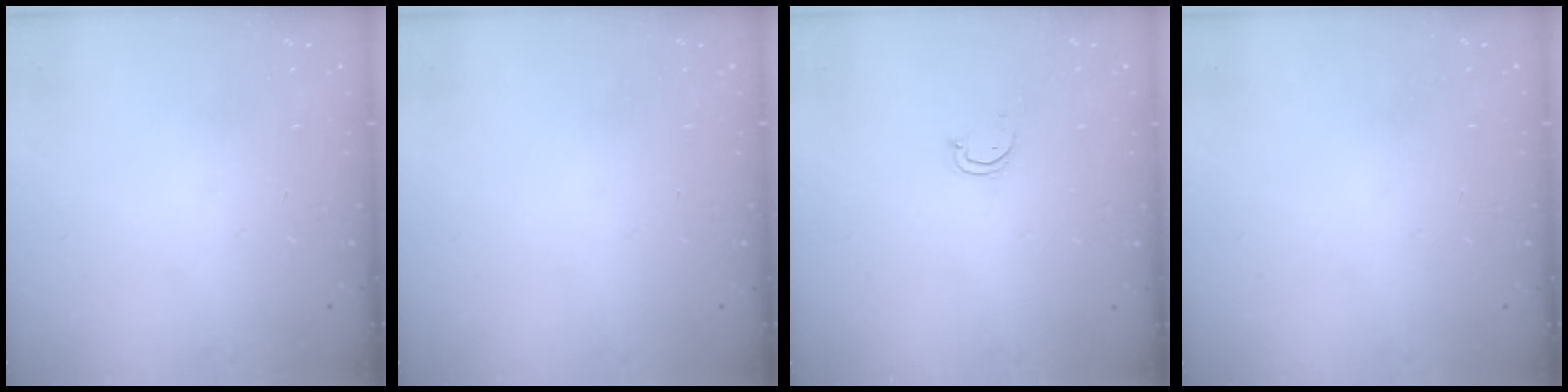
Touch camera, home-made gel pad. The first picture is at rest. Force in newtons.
{"total": 0.0}
{"total": 2.6, "press": 2.6, "slide": 0.3}
{"total": 0.0}